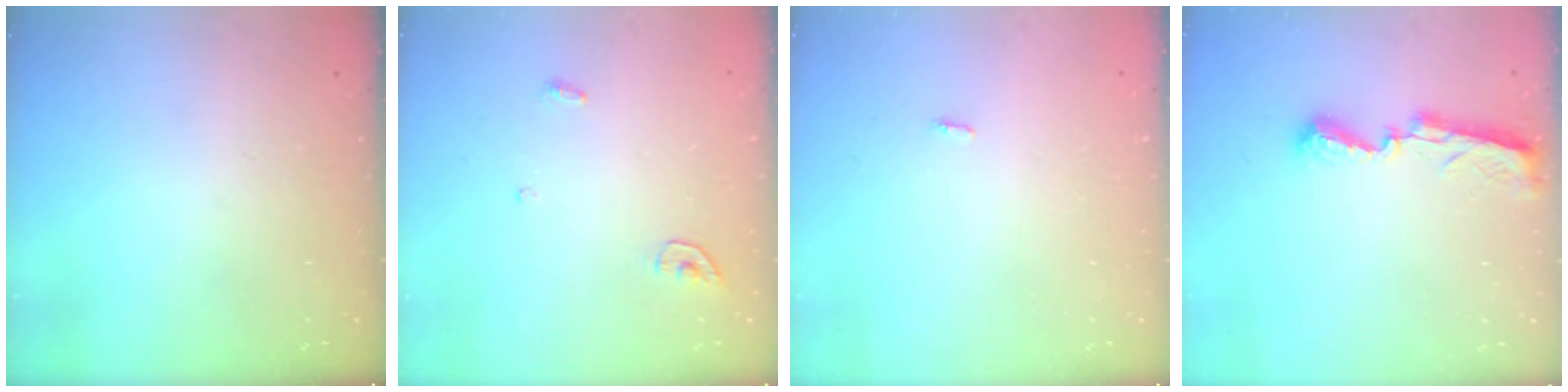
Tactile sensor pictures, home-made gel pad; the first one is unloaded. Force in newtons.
{"total": 4.3, "press": 4.3, "slide": 0.4}
{"total": 2.8, "press": 1.8, "slide": 2.2}
{"total": 8.0, "press": 8.0, "slide": 0.4}